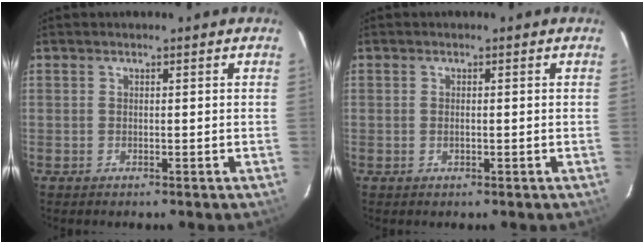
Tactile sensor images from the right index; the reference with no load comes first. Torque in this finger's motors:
{"motor_torque": [-0.19, -0.05, -0.02, 0.00]}